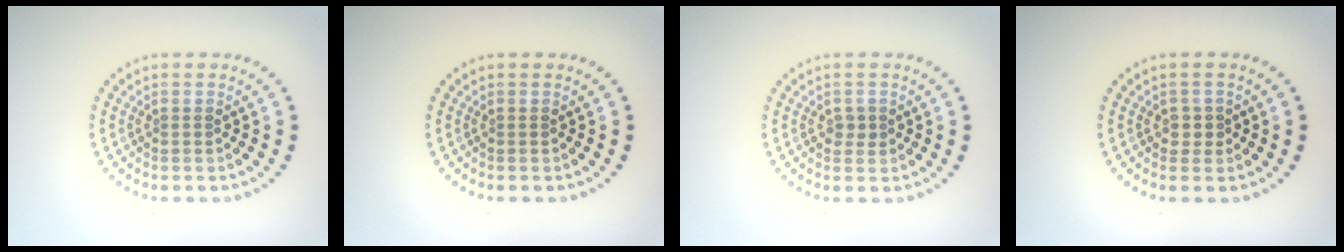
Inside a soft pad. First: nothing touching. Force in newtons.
{"total": 0.0}
{"total": 1.2, "press": 1.1, "slide": 0.3}
{"total": 1.2, "press": 1.1, "slide": 0.6}